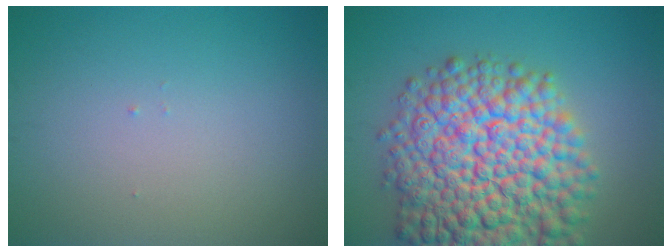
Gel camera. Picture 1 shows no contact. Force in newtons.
{"total": 14.5, "press": 14.5, "slide": 0.5}